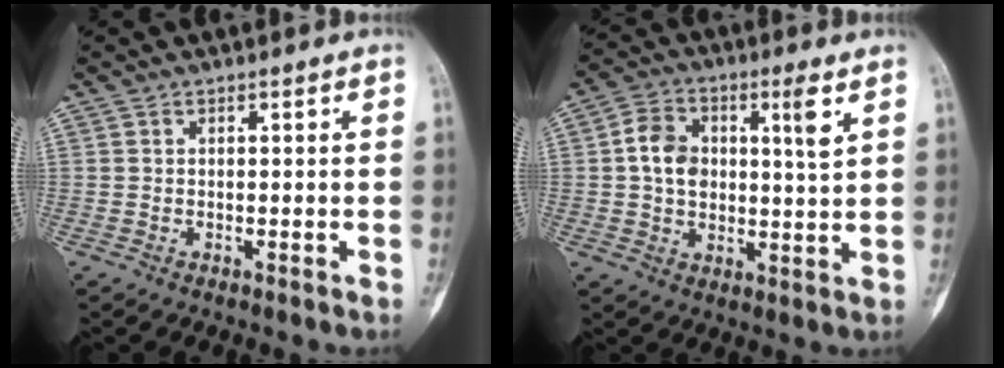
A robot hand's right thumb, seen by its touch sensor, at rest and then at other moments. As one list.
[{"total": 10.4, "force": [2.9, 5.0, 8.7], "torque": [-0.130, 0.007, 0.046]}]